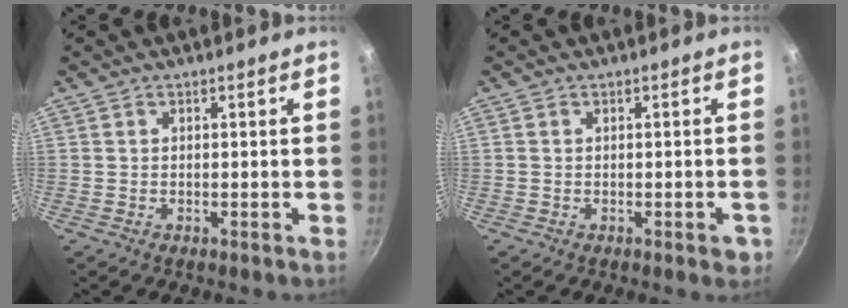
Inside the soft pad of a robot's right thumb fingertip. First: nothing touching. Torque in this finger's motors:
{"motor_torque": [0.52, 0.23, 0.46, 0.19, 0.11]}